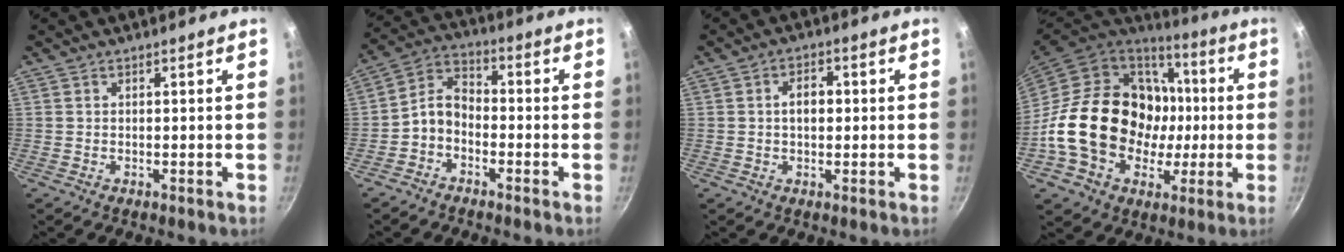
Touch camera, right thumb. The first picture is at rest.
{"total": 6.3, "force": [-2.5, 4.3, 3.9], "torque": [-0.067, 0.046, -0.062]}
{"total": 4.2, "force": [0.2, 2.8, 3.1], "torque": [-0.031, 0.014, 0.001]}
{"total": 26.8, "force": [-0.9, 21.2, 16.4], "torque": [-0.264, 0.040, 0.005]}